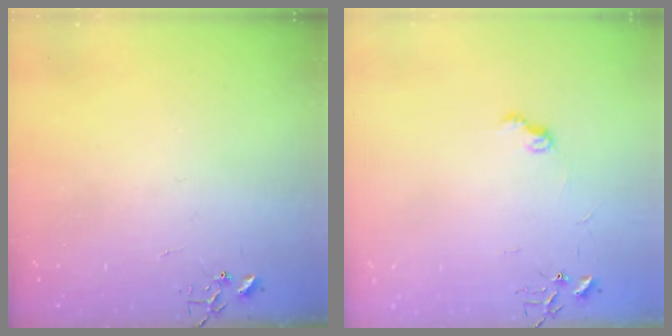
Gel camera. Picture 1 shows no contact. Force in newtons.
{"total": 6.9, "press": 6.9, "slide": 0.7}